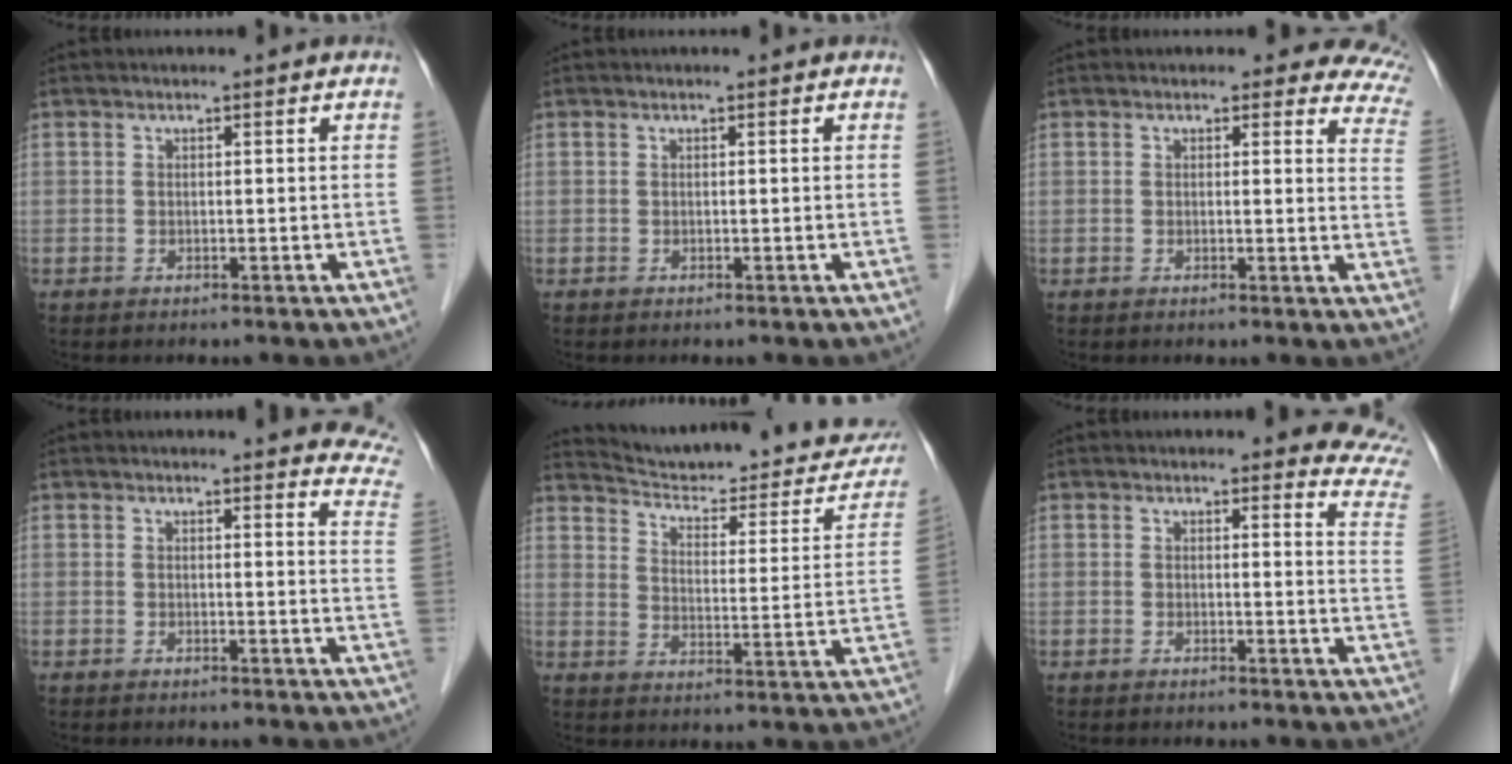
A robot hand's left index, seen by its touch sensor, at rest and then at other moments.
{"total": 0.0}
{"total": 8.4, "force": [7.2, 3.4, 2.5], "torque": [0.013, -0.022, 0.034]}
{"total": 12.5, "force": [11.9, 2.0, 3.4], "torque": [-0.005, -0.069, 0.090]}
{"total": 25.0, "force": [23.0, 4.9, 8.6], "torque": [-0.113, -0.057, 0.285]}
{"total": 8.6, "force": [8.1, 1.5, 2.2], "torque": [0.004, -0.052, 0.050]}